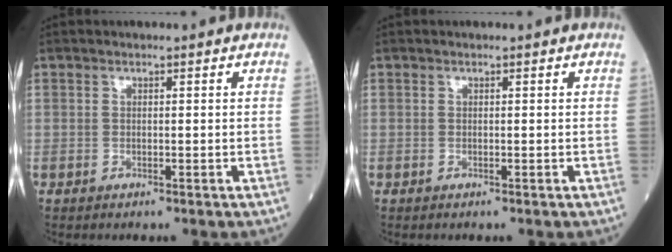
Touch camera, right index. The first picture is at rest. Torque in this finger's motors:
{"motor_torque": [0.01, -0.01, 0.00, -0.01]}